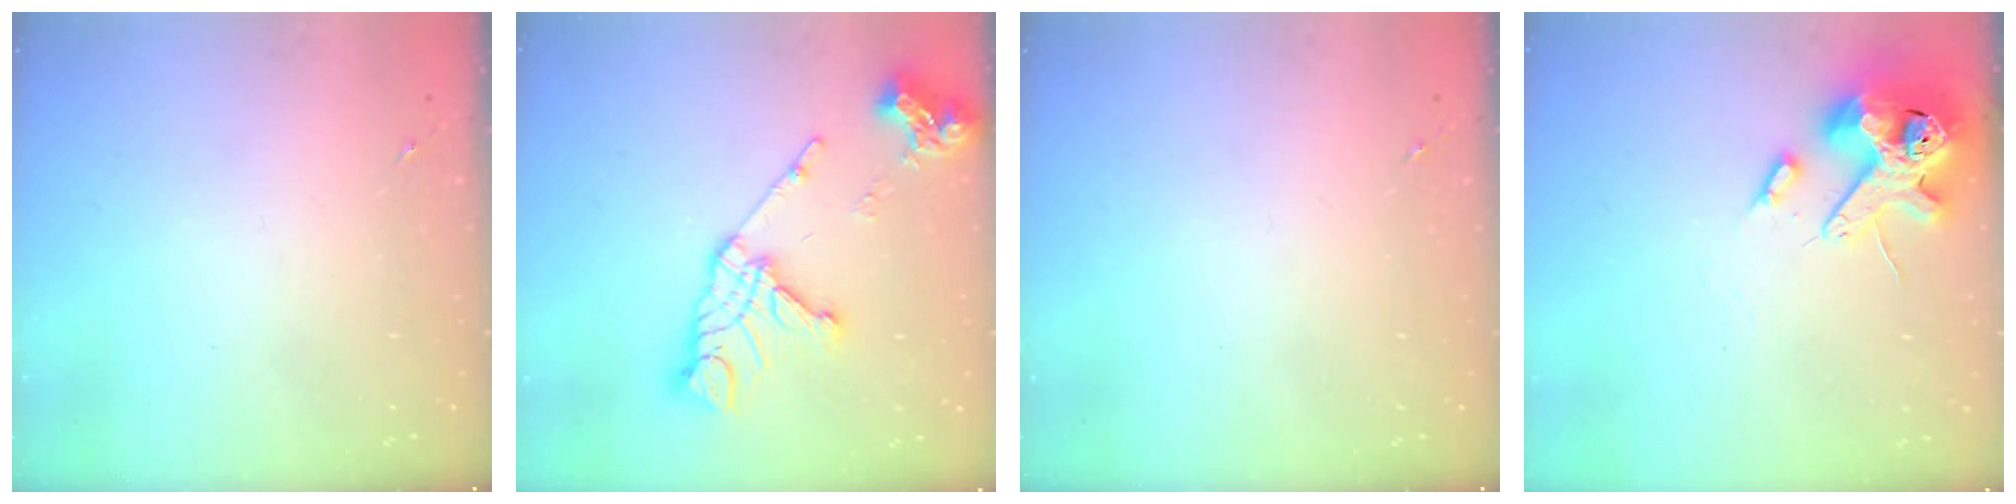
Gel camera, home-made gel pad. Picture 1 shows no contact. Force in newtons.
{"total": 17.0, "press": 16.9, "slide": 1.8}
{"total": 0.0}
{"total": 14.2, "press": 14.0, "slide": 2.3}